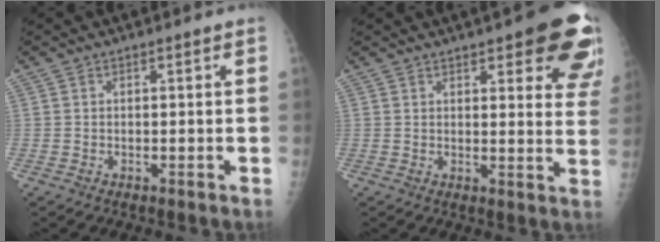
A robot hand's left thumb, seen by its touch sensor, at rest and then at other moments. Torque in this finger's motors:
{"motor_torque": [1.31, 1.26, 1.04, -0.48, 0.01]}